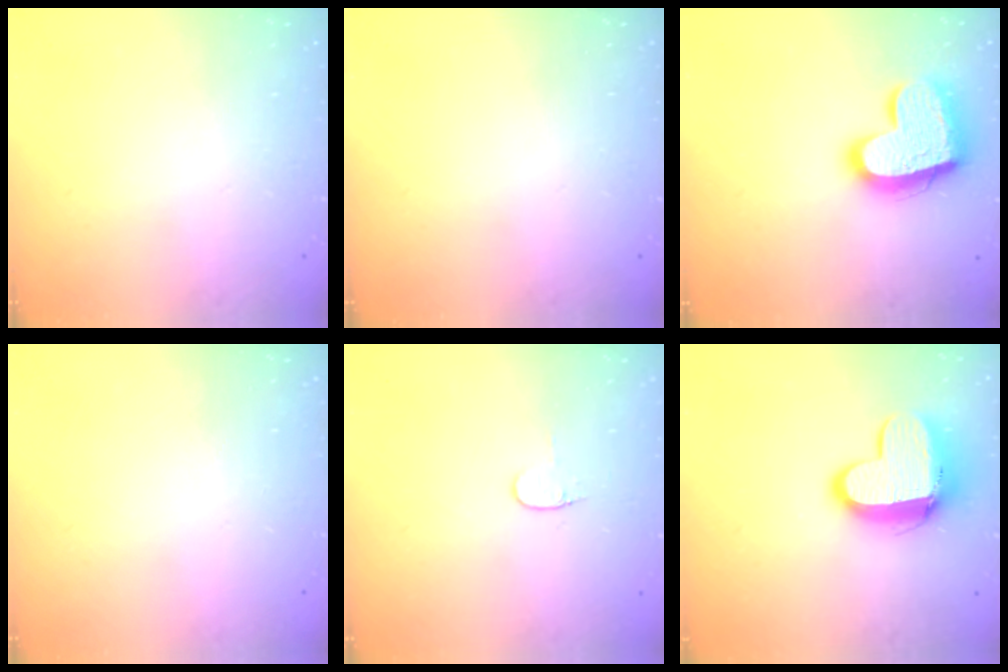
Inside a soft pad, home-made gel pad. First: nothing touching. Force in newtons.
{"total": 0.0}
{"total": 18.2, "press": 18.2, "slide": 1.6}
{"total": 0.0}
{"total": 3.4, "press": 3.3, "slide": 0.4}
{"total": 12.1, "press": 12.0, "slide": 1.2}